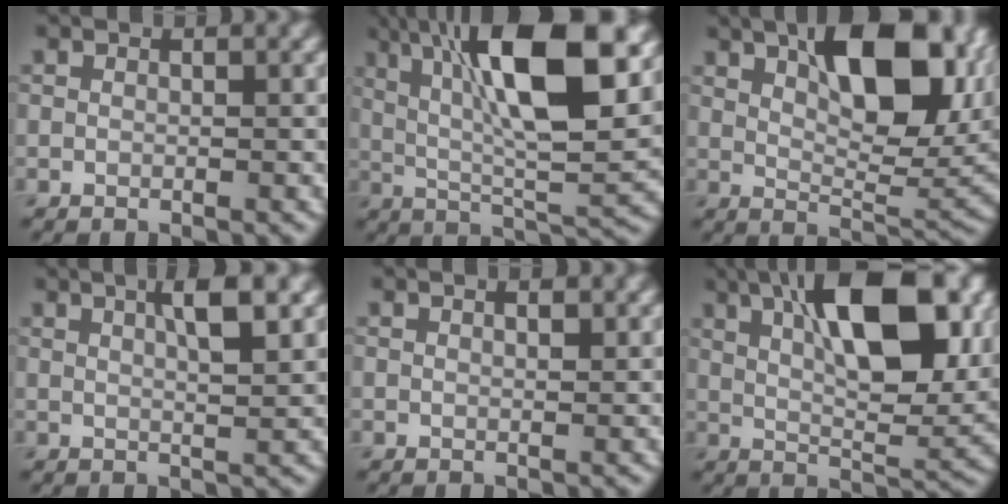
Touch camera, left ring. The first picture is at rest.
{"total": 13.8, "force": [4.9, 3.9, 12.3], "torque": [-0.191, 0.009, 0.076]}
{"total": 11.4, "force": [4.1, 4.5, 9.6], "torque": [-0.140, 0.007, 0.064]}
{"total": 4.1, "force": [1.8, 1.0, 3.6], "torque": [-0.047, 0.006, 0.025]}
{"total": 1.1, "force": [0.7, 0.2, 0.8], "torque": [-0.013, 0.000, 0.010]}
{"total": 13.3, "force": [5.3, 5.1, 11.1], "torque": [-0.159, 0.006, 0.082]}